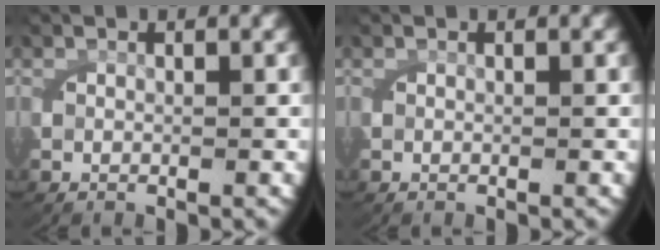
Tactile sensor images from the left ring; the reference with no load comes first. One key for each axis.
{"total": 0.0}